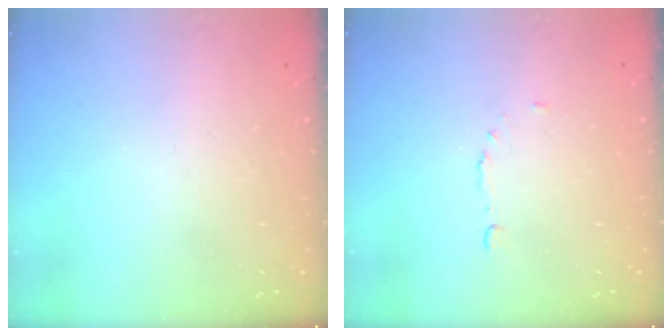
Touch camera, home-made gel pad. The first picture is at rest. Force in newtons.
{"total": 3.1, "press": 3.1, "slide": 0.3}